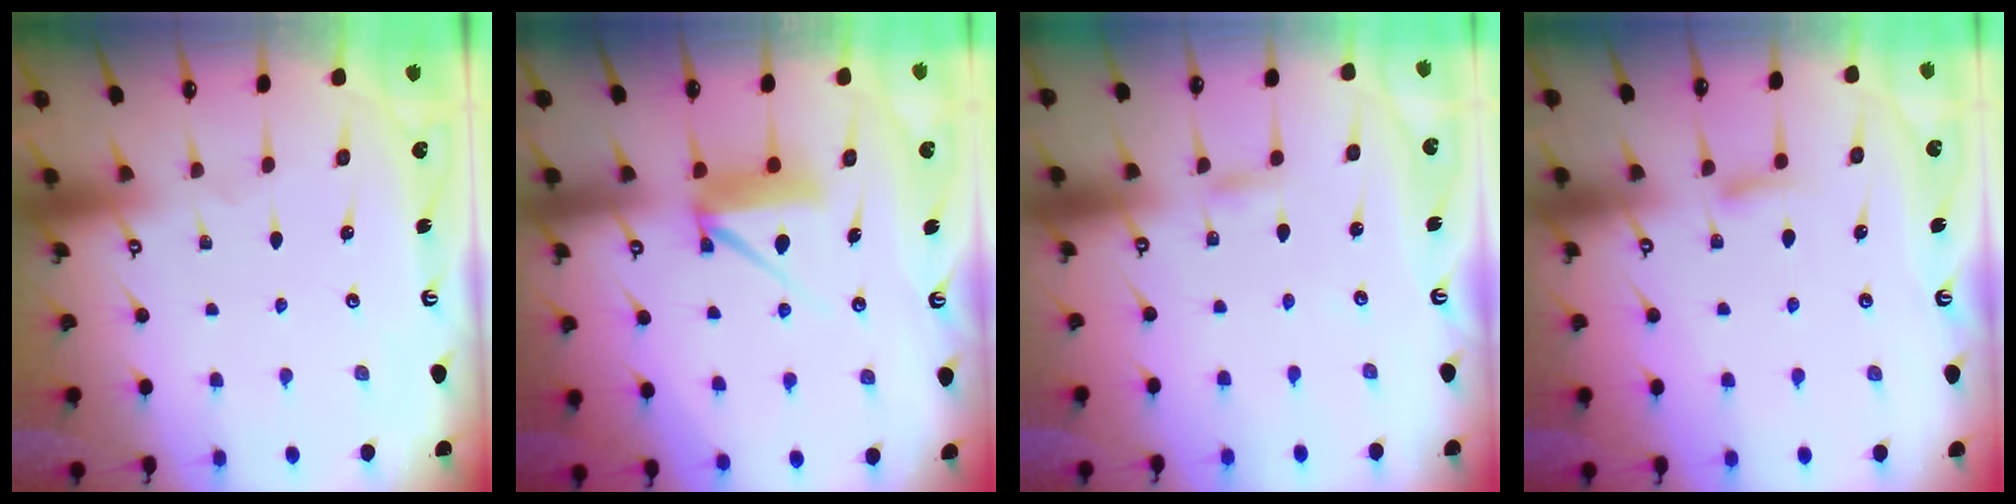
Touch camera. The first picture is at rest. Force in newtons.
{"total": 8.4, "press": 8.3, "slide": 0.6}
{"total": 2.4, "press": 2.4, "slide": 0.1}
{"total": 5.3, "press": 5.2, "slide": 0.6}